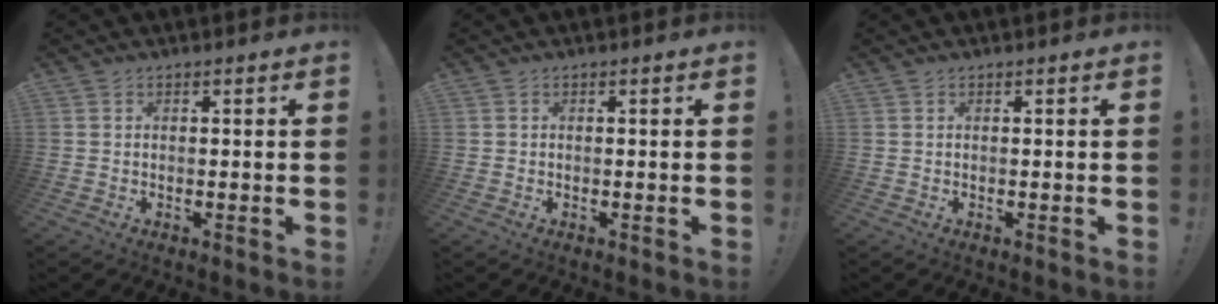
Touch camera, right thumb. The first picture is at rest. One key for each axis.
{"total": 0.0}
{"total": 0.0}